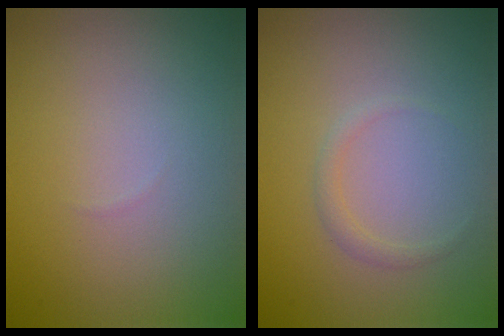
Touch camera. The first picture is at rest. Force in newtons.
{"total": 0.9, "press": 0.9, "slide": 0.1}